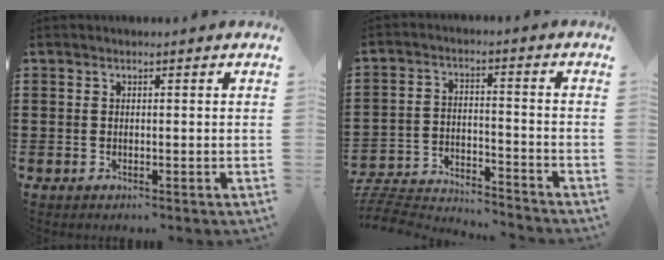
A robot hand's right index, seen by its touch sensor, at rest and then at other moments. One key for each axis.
{"total": 5.6, "fx": -5.5, "fy": 0.5, "fz": 0.9, "tx": -0.034, "ty": -0.002, "tz": -0.117}